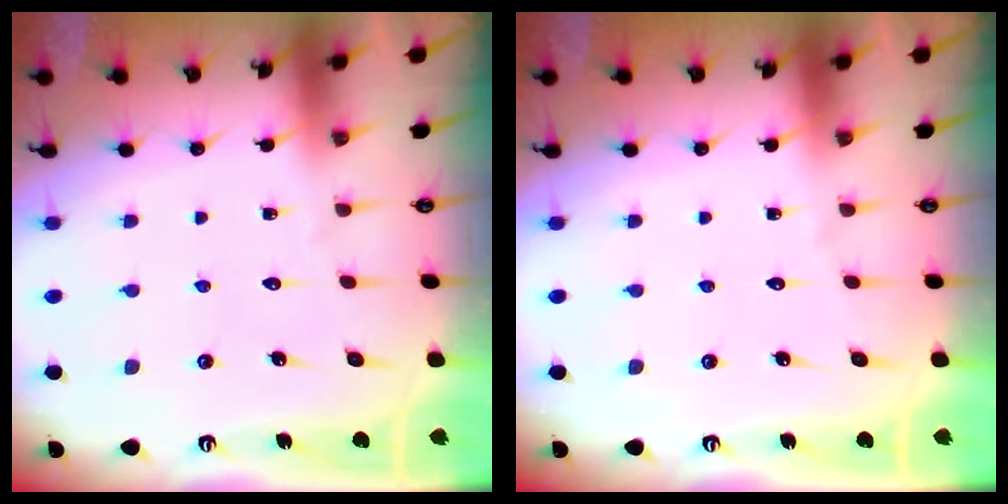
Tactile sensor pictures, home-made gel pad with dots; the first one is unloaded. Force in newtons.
{"total": 0.0}